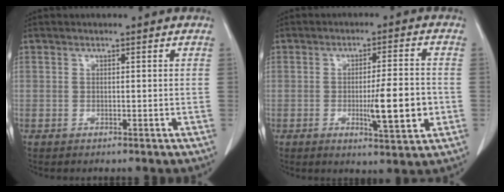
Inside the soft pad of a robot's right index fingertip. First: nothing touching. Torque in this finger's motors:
{"motor_torque": [1.08, 0.23, 0.57, 0.07]}